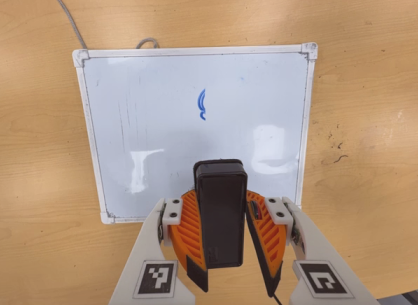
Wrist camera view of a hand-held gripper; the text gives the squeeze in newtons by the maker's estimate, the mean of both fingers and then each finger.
{"total": 8.0, "left": 8.6, "right": 7.5}